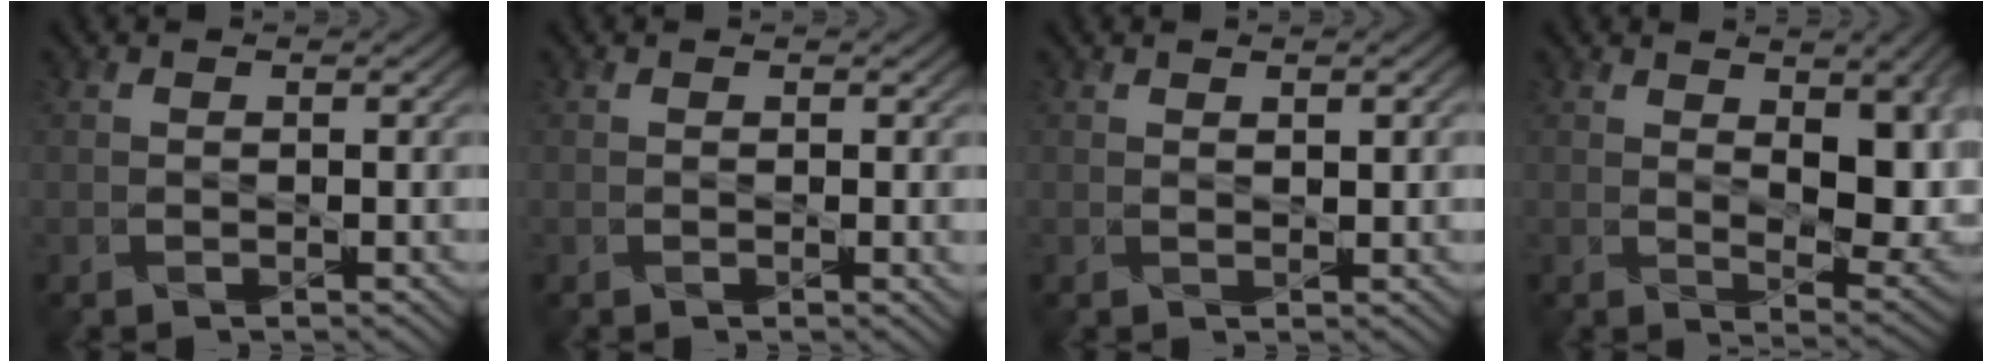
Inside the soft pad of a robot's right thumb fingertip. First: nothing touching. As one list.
[{"total": 0.8, "force": [0.0, 0.1, 0.7], "torque": [-0.010, -0.004, 0.002]}, {"total": 1.5, "force": [0.7, 0.2, 1.3], "torque": [-0.020, -0.001, 0.014]}, {"total": 10.4, "force": [2.5, 4.3, 9.1], "torque": [-0.141, -0.011, 0.047]}]